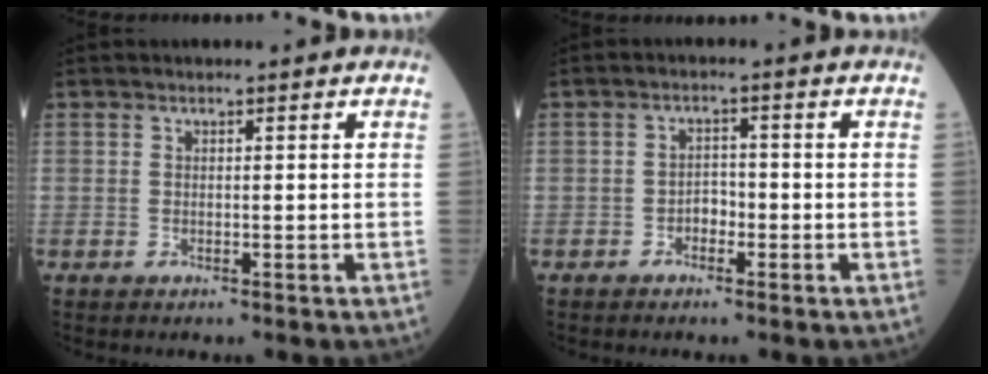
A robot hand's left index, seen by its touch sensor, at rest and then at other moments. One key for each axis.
{"total": 2.1, "fx": -1.1, "fy": 1.2, "fz": 1.3, "tx": -0.016, "ty": 0.007, "tz": -0.022}